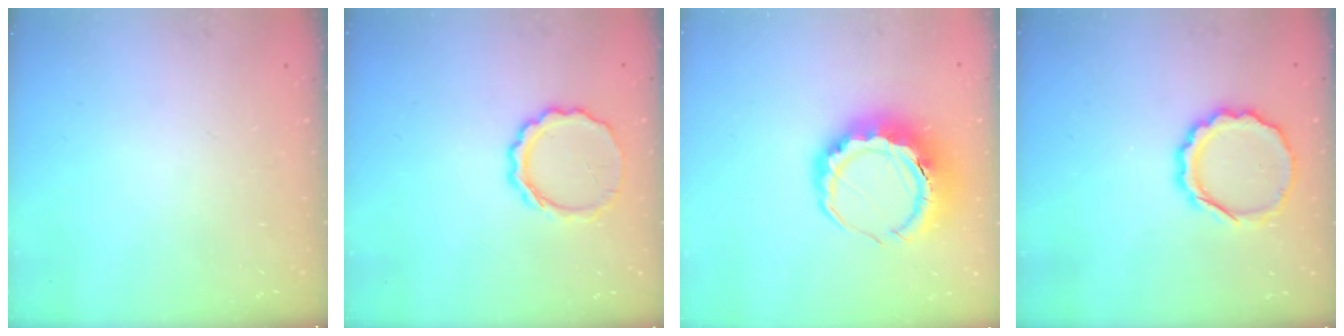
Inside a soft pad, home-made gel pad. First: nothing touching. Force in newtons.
{"total": 9.0, "press": 8.8, "slide": 1.9}
{"total": 11.1, "press": 10.9, "slide": 2.3}
{"total": 10.7, "press": 10.6, "slide": 1.9}